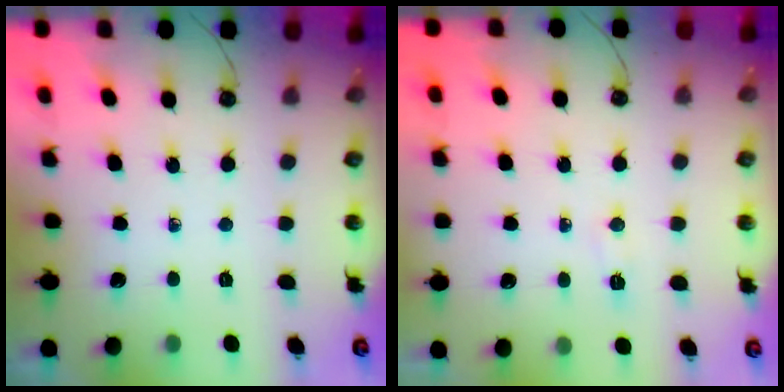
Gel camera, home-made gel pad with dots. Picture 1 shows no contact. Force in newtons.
{"total": 4.6, "press": 4.5, "slide": 0.8}